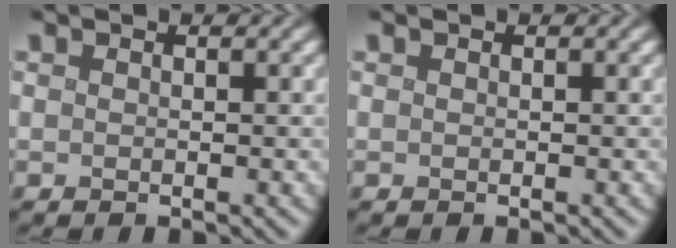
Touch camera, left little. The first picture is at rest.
{"total": 0.0}